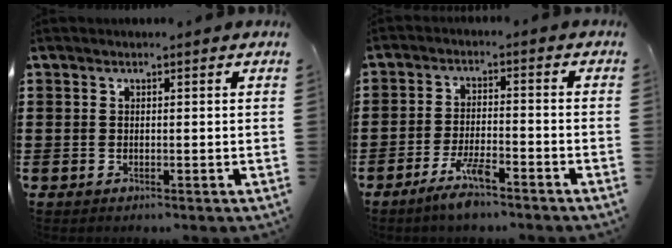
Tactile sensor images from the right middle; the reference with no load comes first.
{"total": 5.7, "force": [-4.1, 1.0, 3.7], "torque": [-0.081, -0.005, -0.078]}